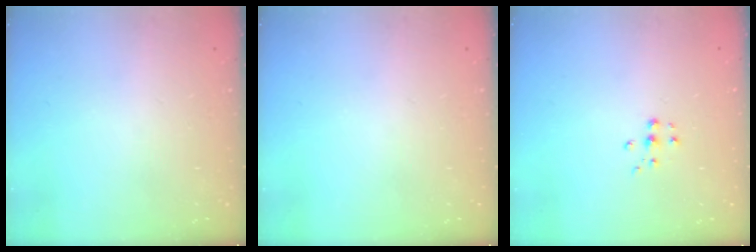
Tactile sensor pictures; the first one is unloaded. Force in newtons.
{"total": 0.0}
{"total": 5.3, "press": 5.3, "slide": 0.4}